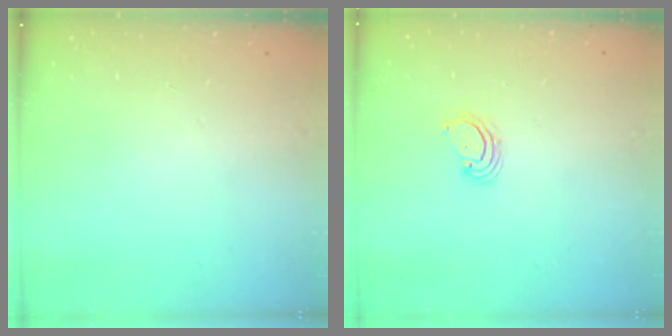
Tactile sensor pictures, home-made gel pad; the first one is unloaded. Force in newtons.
{"total": 2.7, "press": 2.7, "slide": 0.3}